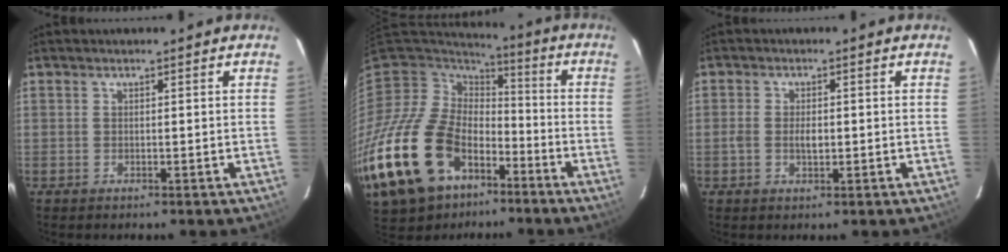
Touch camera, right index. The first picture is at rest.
{"total": 27.4, "force": [-14.5, 17.4, 15.4], "torque": [-0.352, -0.019, -0.247]}
{"total": 2.8, "force": [-0.5, 1.5, 2.3], "torque": [-0.046, 0.002, -0.010]}